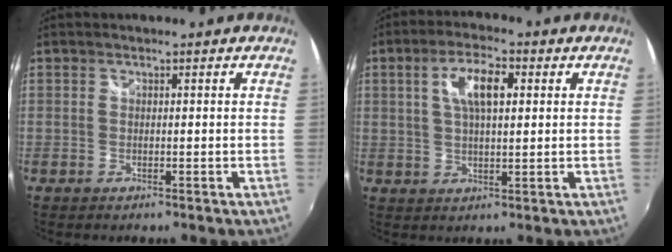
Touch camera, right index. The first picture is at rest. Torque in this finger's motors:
{"motor_torque": [0.17, 0.02, 0.19, 0.07]}